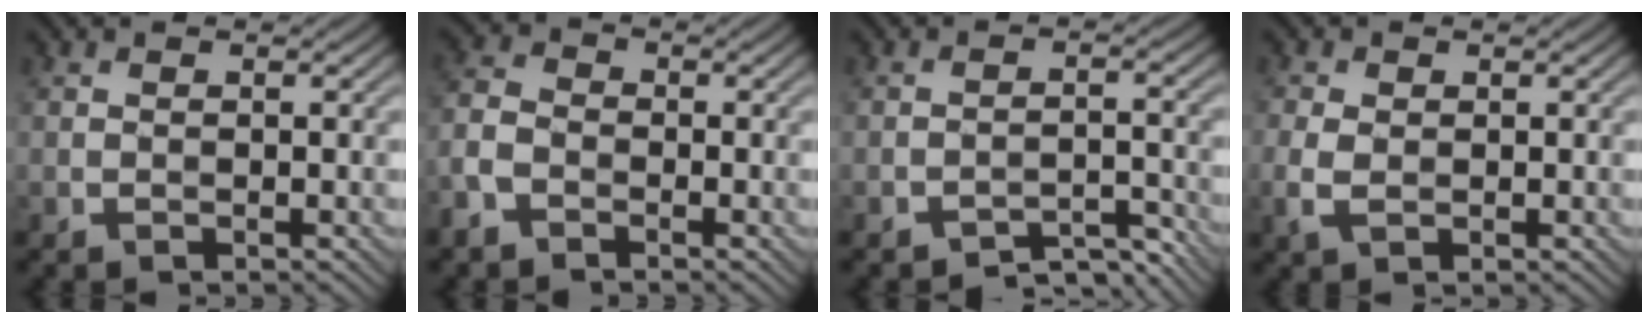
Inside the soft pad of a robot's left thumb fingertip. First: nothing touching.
{"total": 4.3, "force": [-2.6, 2.7, 2.2], "torque": [-0.058, -0.001, -0.069]}
{"total": 4.1, "force": [-3.7, 0.9, 1.5], "torque": [-0.017, 0.009, -0.056]}
{"total": 2.9, "force": [-0.3, 1.9, 2.1], "torque": [-0.060, -0.001, -0.008]}